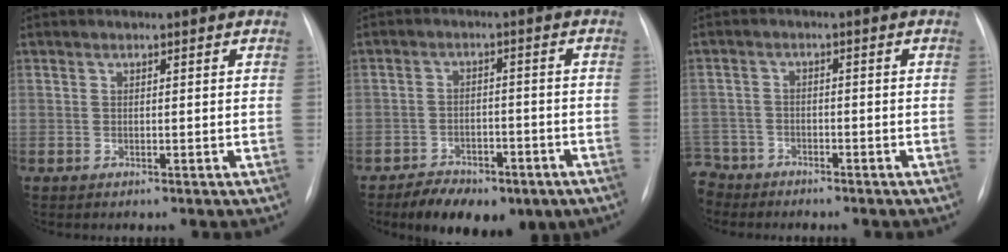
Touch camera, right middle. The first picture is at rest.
{"total": 11.0, "force": [-7.5, 5.2, 6.2], "torque": [-0.086, 0.006, -0.111]}
{"total": 6.4, "force": [-5.4, 3.5, 0.1], "torque": [-0.006, -0.004, -0.100]}